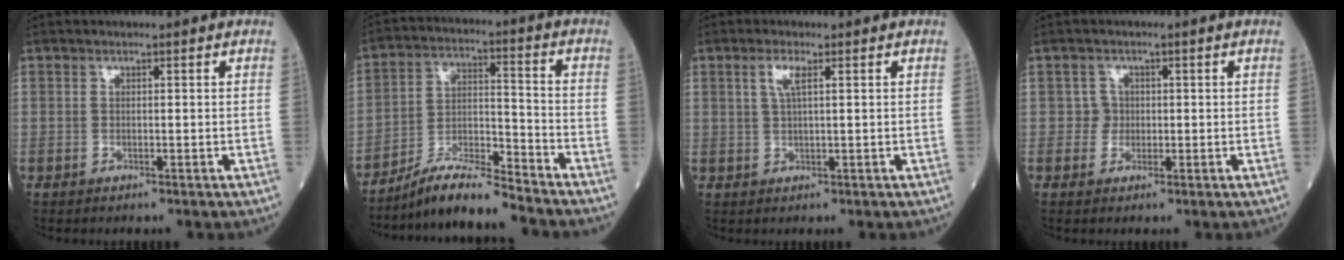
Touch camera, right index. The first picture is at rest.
{"total": 9.8, "force": [-9.0, 0.0, 4.0], "torque": [-0.074, 0.001, -0.165]}
{"total": 2.8, "force": [1.1, 0.4, 2.5], "torque": [-0.057, 0.004, 0.023]}
{"total": 1.8, "force": [0.0, 1.8, -0.1], "torque": [0.010, 0.007, -0.004]}